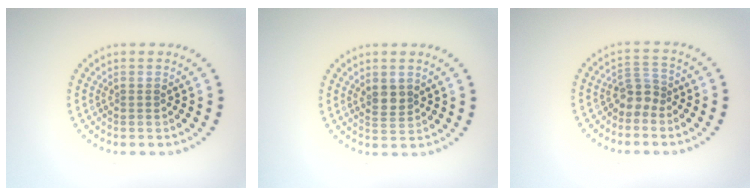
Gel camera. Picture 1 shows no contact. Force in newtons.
{"total": 1.9, "press": 1.7, "slide": 0.8}
{"total": 2.2, "press": 1.7, "slide": 1.3}